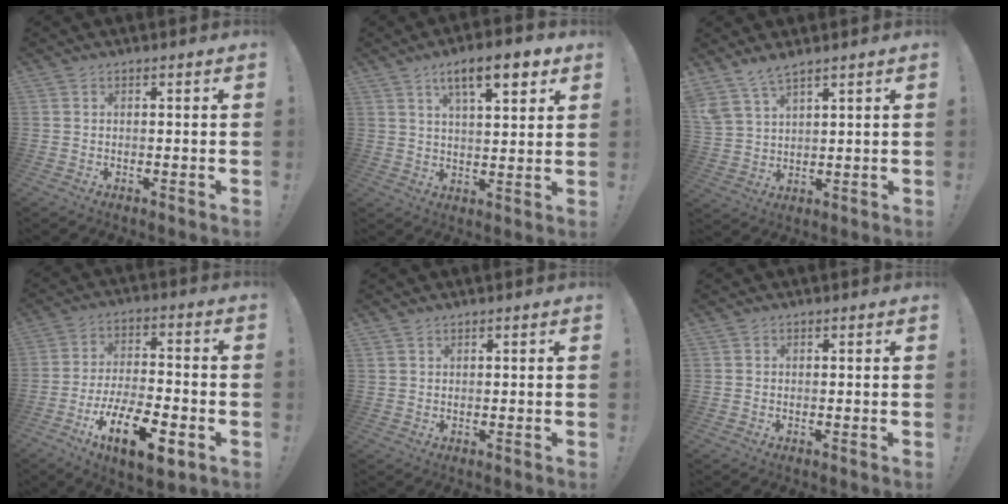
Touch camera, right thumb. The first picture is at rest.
{"total": 11.5, "force": [6.2, 3.5, 9.0], "torque": [-0.130, -0.021, 0.097]}
{"total": 6.7, "force": [5.8, 1.9, 2.9], "torque": [-0.074, -0.024, 0.115]}
{"total": 16.9, "force": [-8.1, 6.3, 13.4], "torque": [-0.225, 0.041, -0.128]}
{"total": 1.1, "force": [0.9, 0.4, 0.4], "torque": [-0.006, -0.003, 0.017]}
{"total": 0.0}